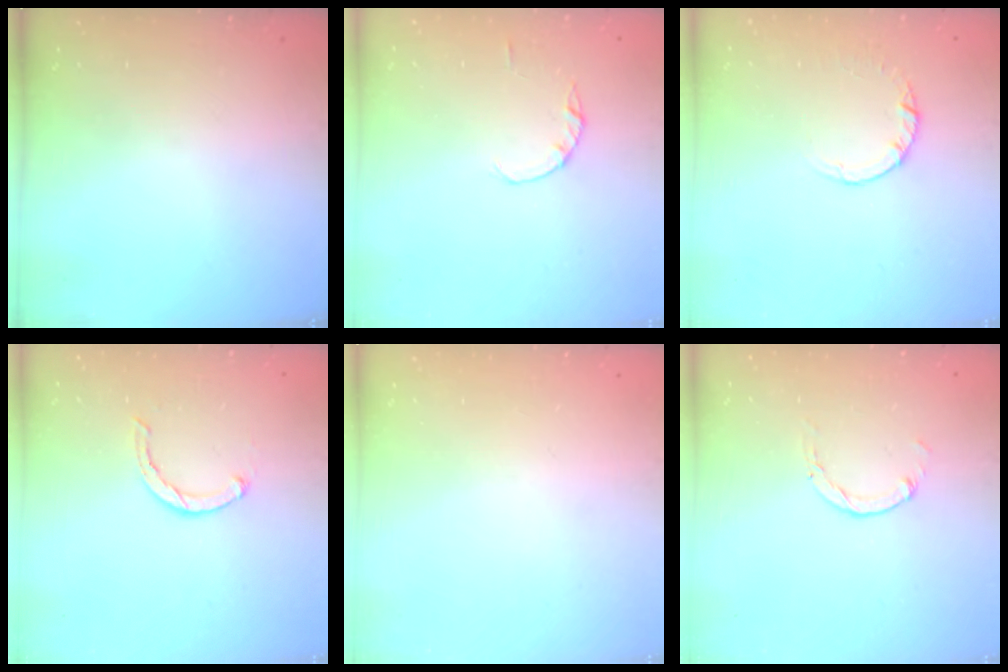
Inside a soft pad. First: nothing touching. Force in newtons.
{"total": 1.0, "press": 1.0, "slide": 0.2}
{"total": 2.5, "press": 2.5, "slide": 0.2}
{"total": 2.5, "press": 2.5, "slide": 0.4}
{"total": 0.0}
{"total": 1.5, "press": 1.5, "slide": 0.2}